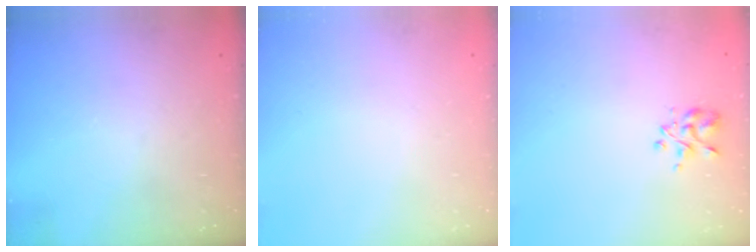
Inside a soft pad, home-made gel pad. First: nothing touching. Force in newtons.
{"total": 0.0}
{"total": 3.4, "press": 3.2, "slide": 1.0}